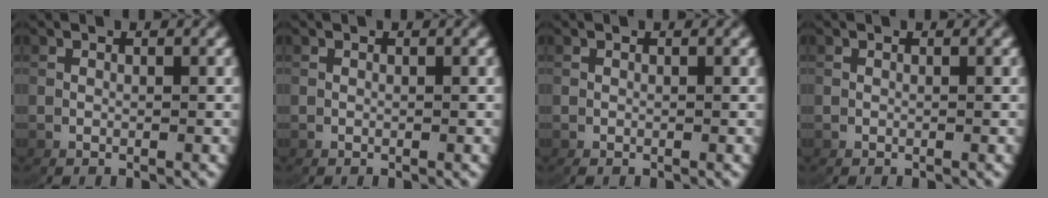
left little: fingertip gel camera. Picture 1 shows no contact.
{"total": 0.0}
{"total": 0.0}
{"total": 0.0}